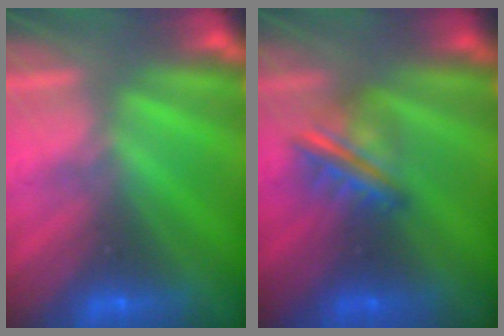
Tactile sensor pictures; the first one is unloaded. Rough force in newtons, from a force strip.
{"total": 3.3}